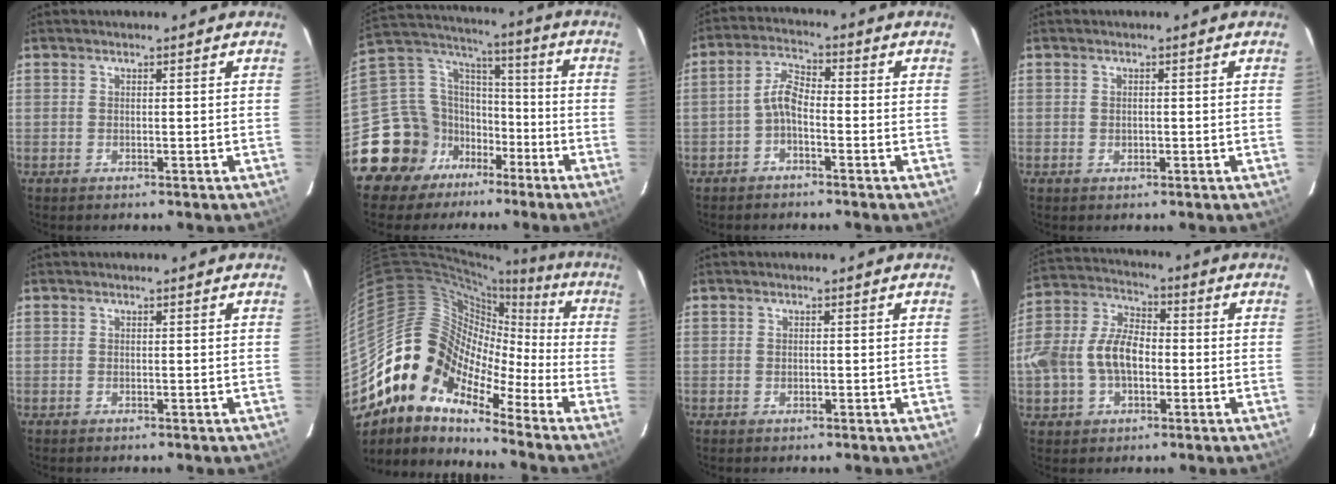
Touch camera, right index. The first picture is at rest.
{"total": 16.7, "force": [-10.0, 12.3, 5.0], "torque": [-0.130, 0.054, -0.168]}
{"total": 4.1, "force": [-2.0, 1.6, 3.1], "torque": [-0.071, 0.016, -0.042]}
{"total": 0.9, "force": [-0.1, 0.8, 0.5], "torque": [-0.008, 0.001, -0.001]}
{"total": 0.0}
{"total": 13.2, "force": [-7.2, 9.2, 6.1], "torque": [-0.091, 0.017, -0.165]}
{"total": 0.7, "force": [-0.1, 0.5, 0.4], "torque": [-0.007, 0.000, -0.002]}
{"total": 13.7, "force": [-2.5, 9.1, 10.0], "torque": [-0.220, 0.021, -0.044]}